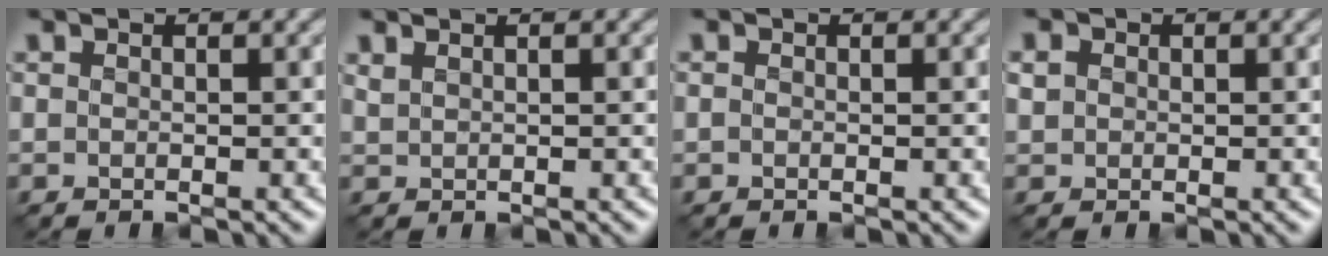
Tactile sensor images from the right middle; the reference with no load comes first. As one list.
[{"total": 0.8, "force": [0.7, 0.2, 0.2], "torque": [-0.010, 0.000, 0.018]}, {"total": 0.0}, {"total": 1.3, "force": [0.2, 1.2, 0.3], "torque": [-0.008, -0.001, 0.003]}]